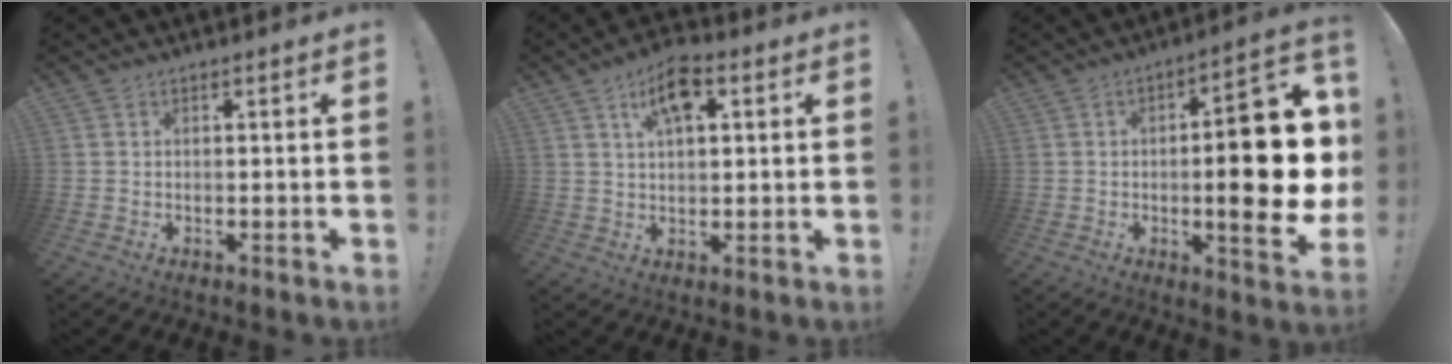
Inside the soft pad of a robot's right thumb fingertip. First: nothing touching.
{"total": 9.0, "force": [3.6, 4.7, 6.8], "torque": [-0.101, -0.001, 0.062]}
{"total": 21.4, "force": [-1.4, 5.5, 20.6], "torque": [-0.293, 0.001, -0.023]}